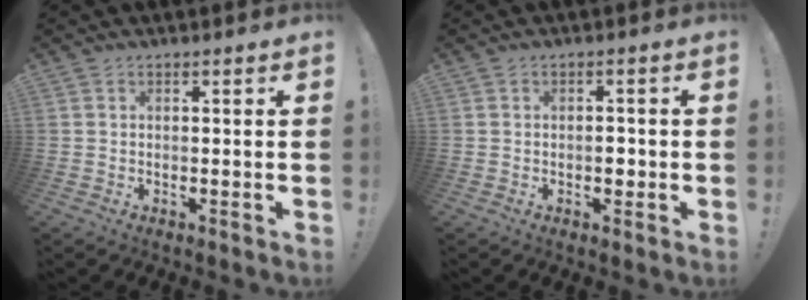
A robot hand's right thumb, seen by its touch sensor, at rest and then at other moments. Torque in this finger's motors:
{"motor_torque": [0.60, 0.76, 0.51, -0.60, 0.20]}